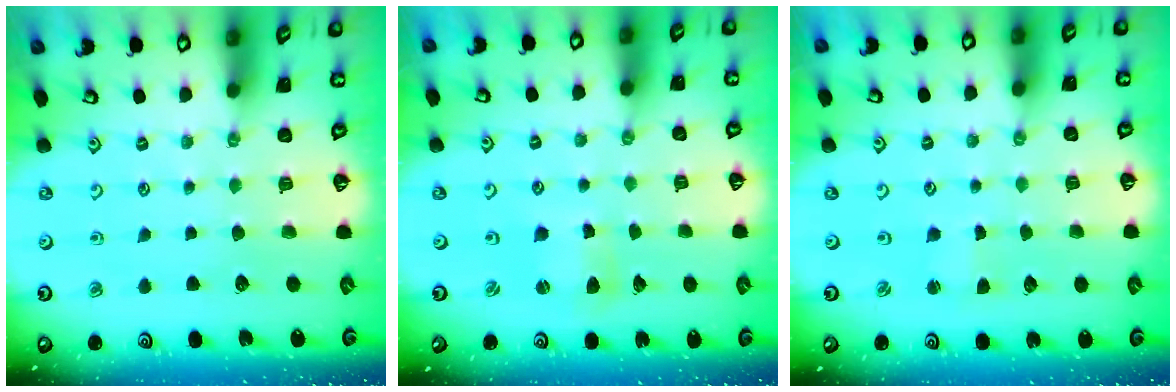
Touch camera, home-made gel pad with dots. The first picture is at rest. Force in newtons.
{"total": 2.9, "press": 2.9, "slide": 0.3}
{"total": 2.0, "press": 2.0, "slide": 0.4}